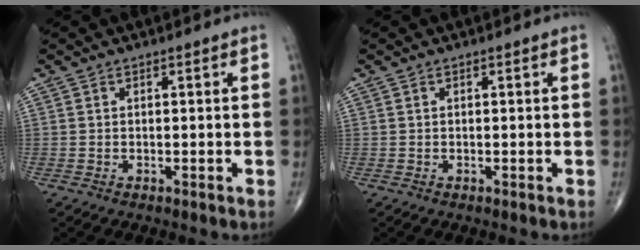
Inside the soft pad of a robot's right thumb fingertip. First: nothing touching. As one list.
[{"total": 0.0}]